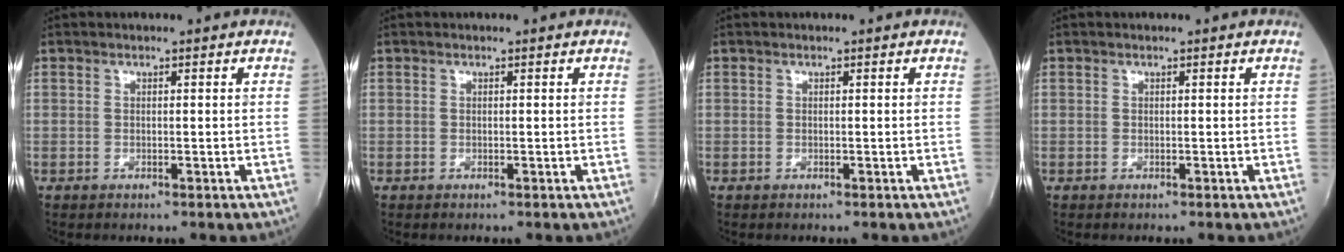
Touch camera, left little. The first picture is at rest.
{"total": 0.0}
{"total": 0.0}
{"total": 0.0}